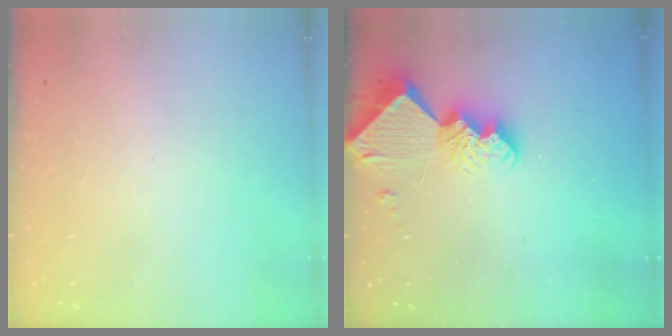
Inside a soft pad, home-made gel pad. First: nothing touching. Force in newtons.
{"total": 11.8, "press": 11.8, "slide": 1.3}